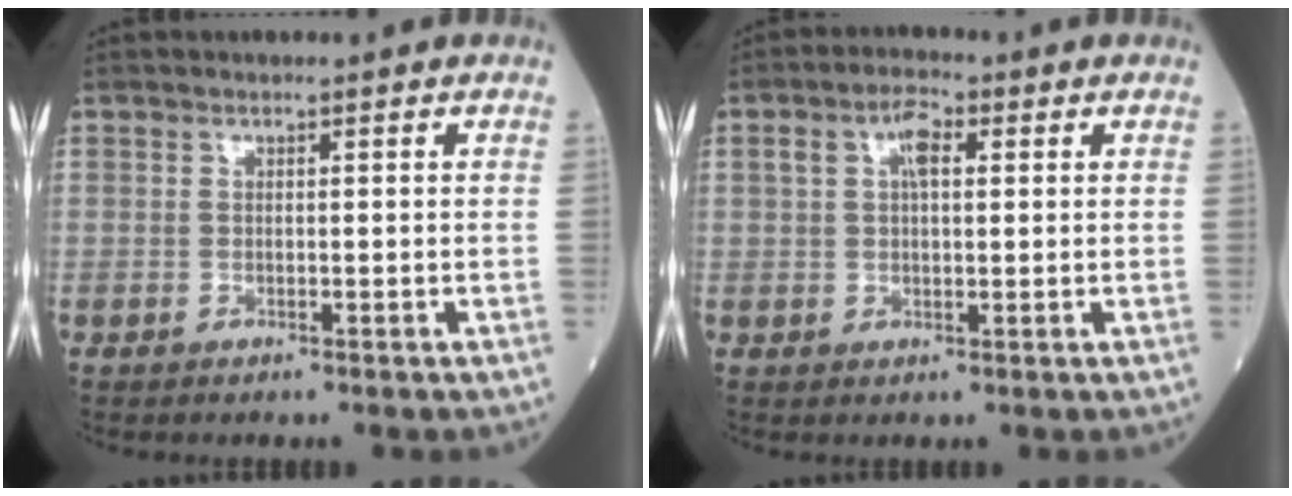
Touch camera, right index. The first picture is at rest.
{"total": 4.6, "force": [1.4, 2.0, 3.9], "torque": [-0.075, 0.018, 0.025]}